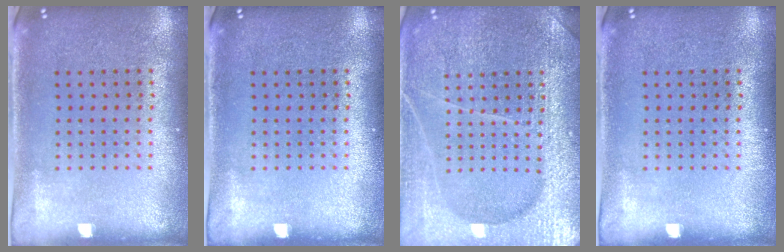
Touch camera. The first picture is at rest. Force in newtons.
{"total": 0.0}
{"total": 6.4, "press": 6.4, "slide": 0.8}
{"total": 0.0}